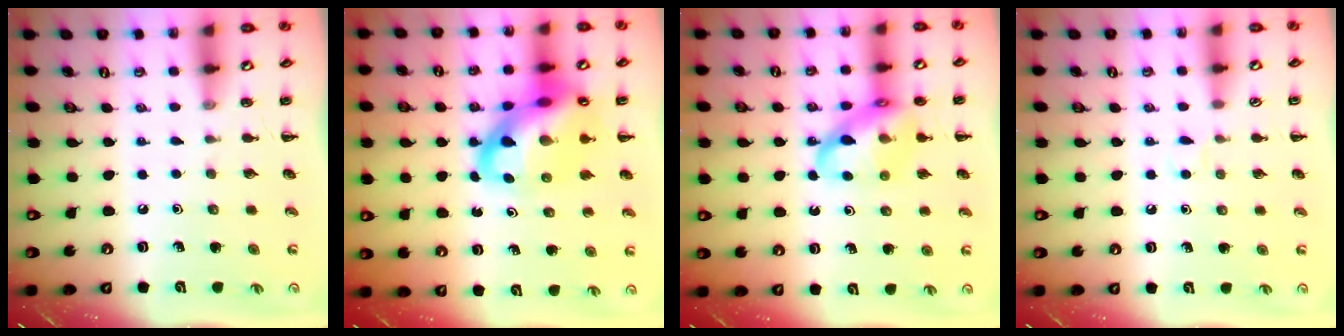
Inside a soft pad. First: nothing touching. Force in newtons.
{"total": 18.0, "press": 17.5, "slide": 4.2}
{"total": 16.6, "press": 16.3, "slide": 3.1}
{"total": 2.8, "press": 2.7, "slide": 1.0}